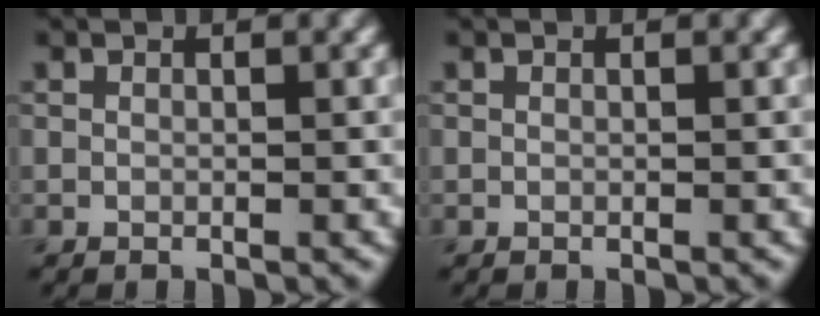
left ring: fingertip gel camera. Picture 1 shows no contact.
{"total": 0.0}